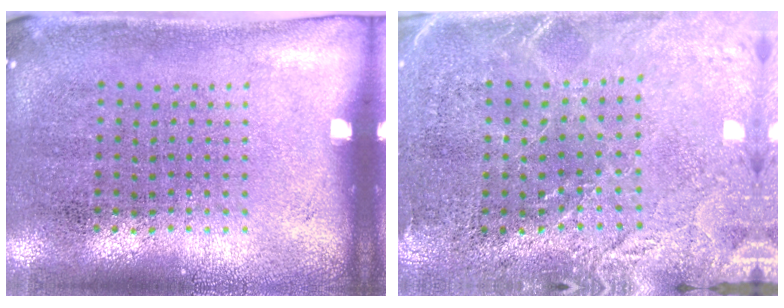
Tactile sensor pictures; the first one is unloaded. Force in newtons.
{"total": 2.8, "press": 2.6, "slide": 0.9}